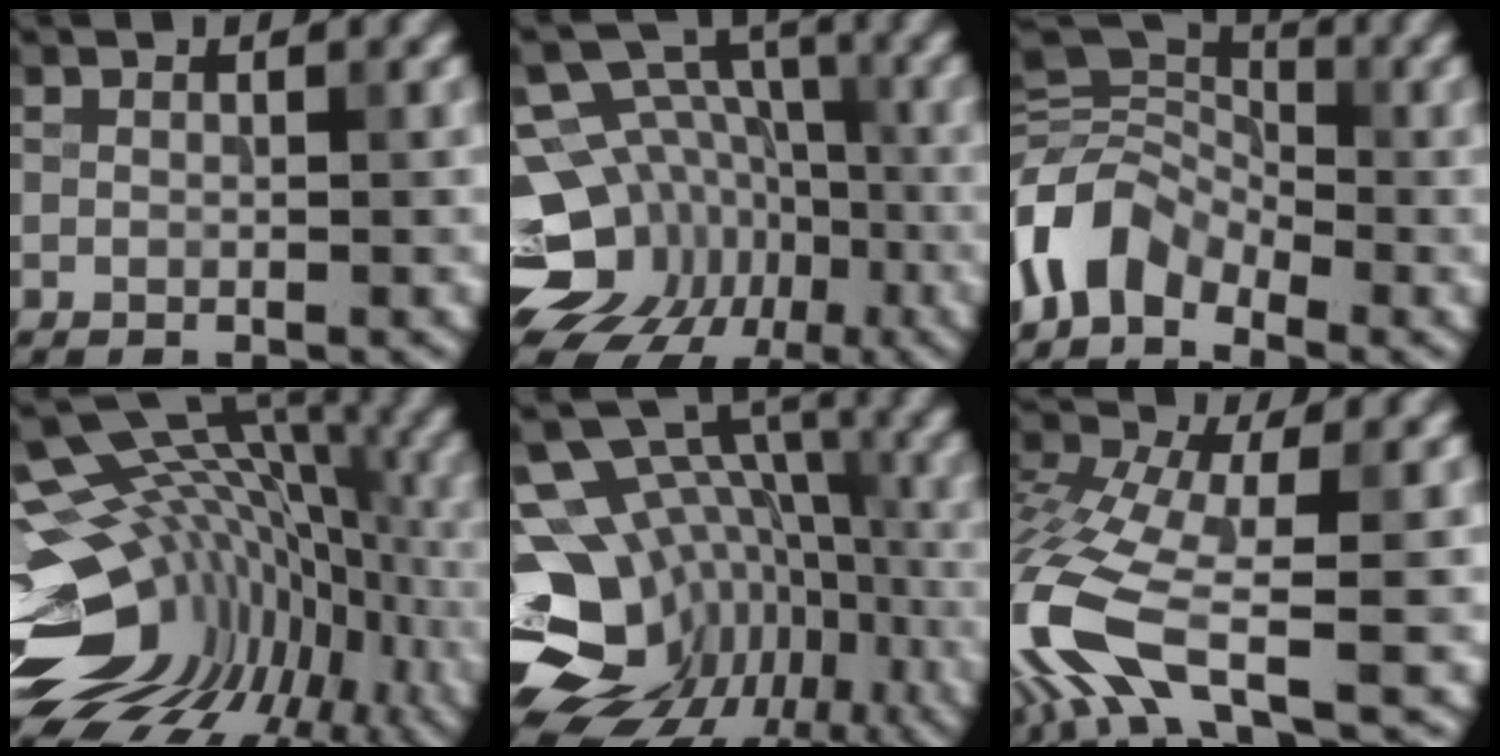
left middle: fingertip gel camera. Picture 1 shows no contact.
{"total": 13.7, "force": [-4.6, 11.4, 6.0], "torque": [-0.117, 0.000, -0.066]}
{"total": 5.9, "force": [-3.1, 3.9, 3.2], "torque": [-0.057, 0.006, -0.078]}
{"total": 15.9, "force": [-2.3, 10.4, 11.8], "torque": [-0.184, -0.005, -0.010]}
{"total": 16.2, "force": [-5.8, 12.5, 8.4], "torque": [-0.158, 0.003, -0.059]}
{"total": 11.0, "force": [-4.4, 4.2, 9.2], "torque": [-0.218, -0.006, -0.094]}